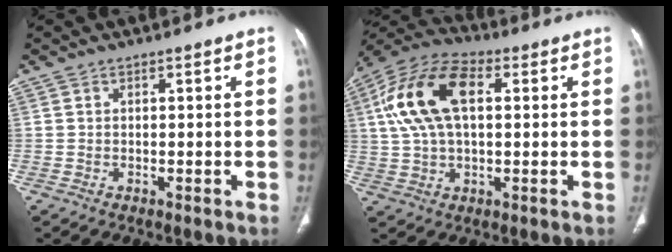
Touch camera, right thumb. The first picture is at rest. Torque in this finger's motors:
{"motor_torque": [-0.51, 1.16, 1.39, 0.12, 0.26]}